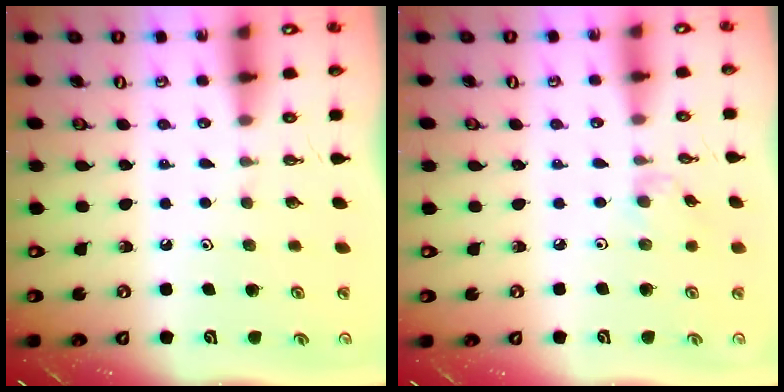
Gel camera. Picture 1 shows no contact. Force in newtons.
{"total": 2.1, "press": 2.1, "slide": 0.4}